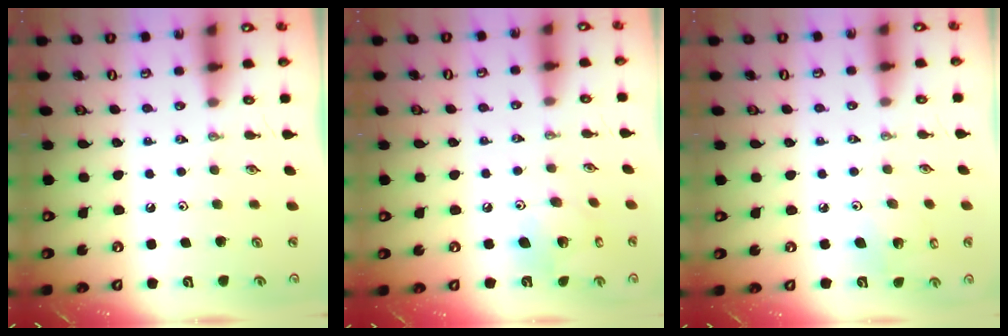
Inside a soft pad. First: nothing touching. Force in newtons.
{"total": 9.8, "press": 9.8, "slide": 0.3}
{"total": 3.9, "press": 3.7, "slide": 1.3}